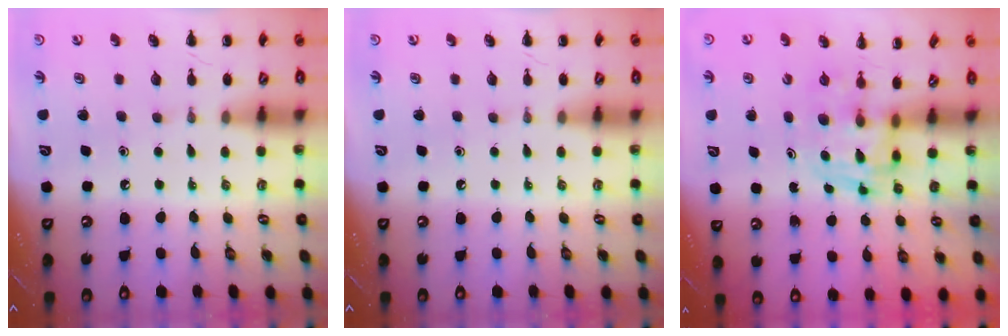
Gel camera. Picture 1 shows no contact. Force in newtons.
{"total": 0.0}
{"total": 3.5, "press": 3.5, "slide": 0.6}